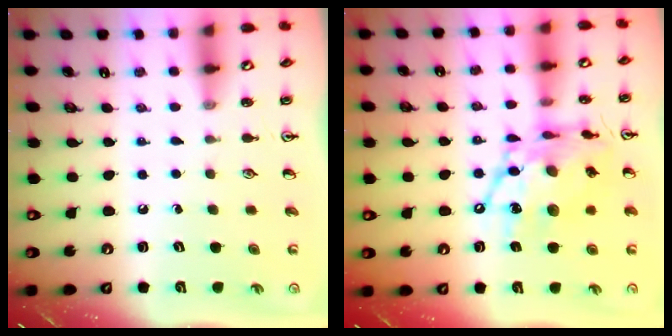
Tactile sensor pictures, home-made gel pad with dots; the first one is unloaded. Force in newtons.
{"total": 17.4, "press": 17.3, "slide": 1.7}